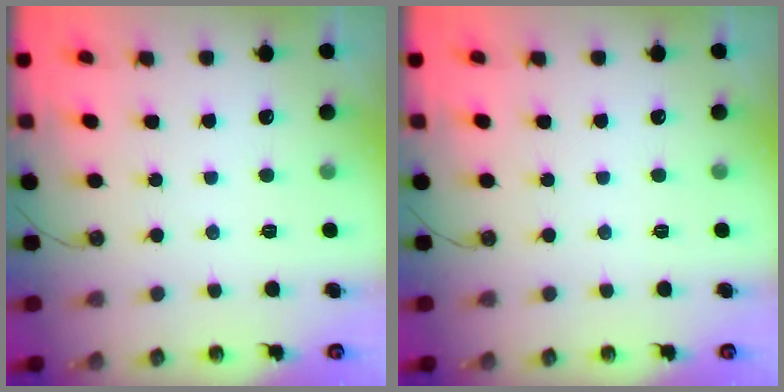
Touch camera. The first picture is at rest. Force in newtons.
{"total": 0.0}